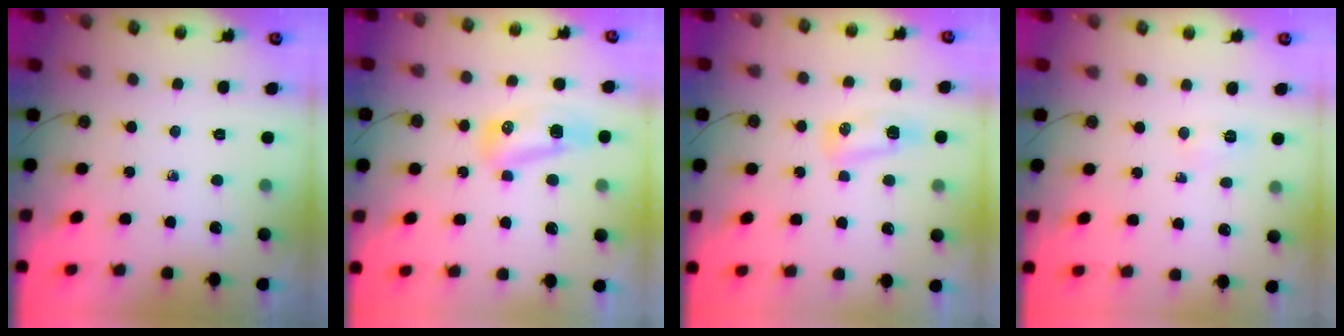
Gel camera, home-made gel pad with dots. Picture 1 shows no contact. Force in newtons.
{"total": 8.9, "press": 8.5, "slide": 2.3}
{"total": 16.8, "press": 8.4, "slide": 14.6}
{"total": 3.1, "press": 2.8, "slide": 1.3}